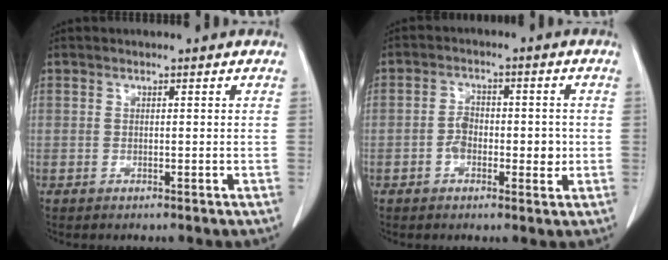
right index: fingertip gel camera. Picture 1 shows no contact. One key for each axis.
{"total": 5.1, "fx": -1.0, "fy": 2.9, "fz": 4.1, "tx": -0.063, "ty": 0.012, "tz": -0.015}